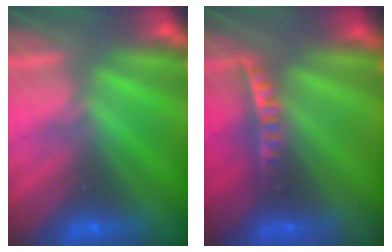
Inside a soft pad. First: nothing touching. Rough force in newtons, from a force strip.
{"total": 6.4}